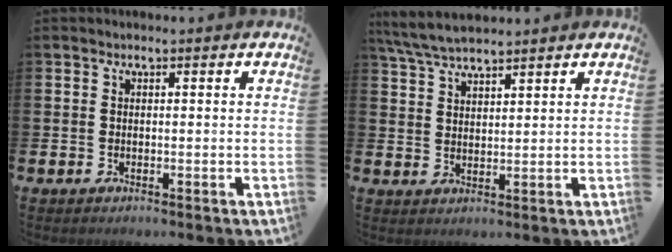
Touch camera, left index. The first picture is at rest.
{"total": 5.2, "force": [4.8, 0.8, 1.7], "torque": [-0.054, -0.012, 0.090]}